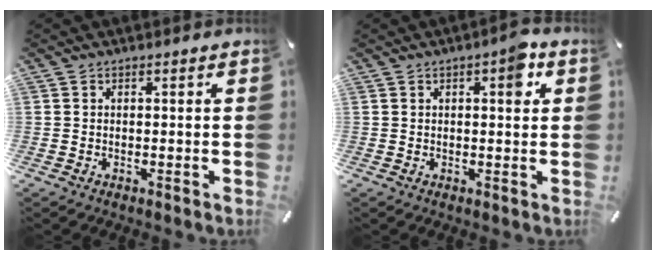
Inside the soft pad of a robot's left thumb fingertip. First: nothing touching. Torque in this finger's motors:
{"motor_torque": [0.94, 1.00, 0.64, -0.25, 0.02]}